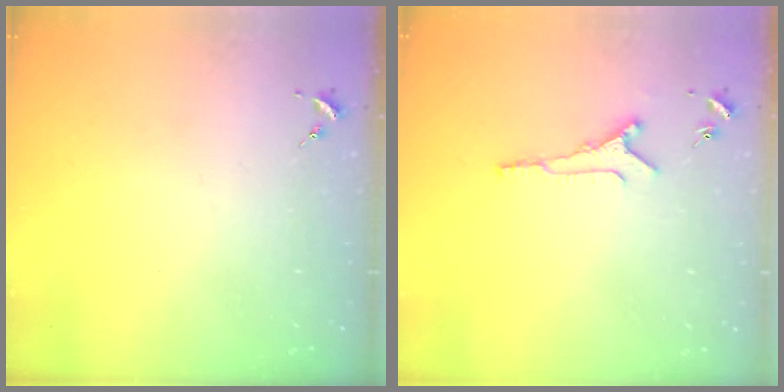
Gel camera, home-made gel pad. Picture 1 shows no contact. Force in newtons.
{"total": 7.1, "press": 7.0, "slide": 0.8}